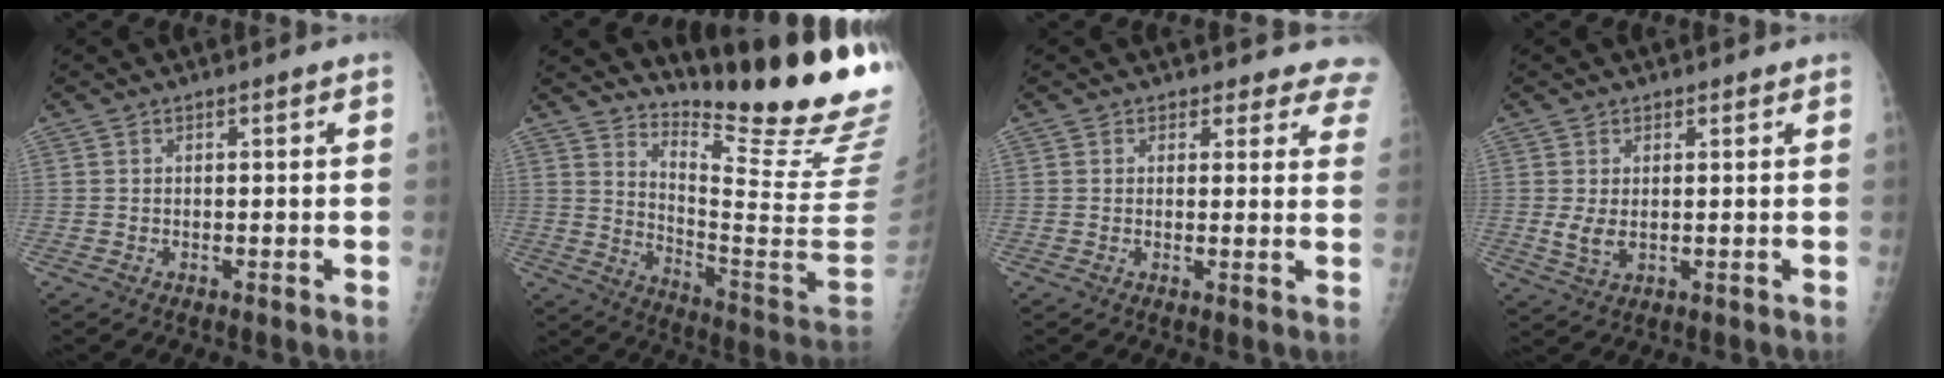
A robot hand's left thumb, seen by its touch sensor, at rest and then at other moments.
{"total": 21.3, "force": [18.3, 0.1, 10.8], "torque": [-0.146, -0.200, 0.259]}
{"total": 7.9, "force": [7.1, 3.5, 0.0], "torque": [0.061, -0.030, 0.042]}
{"total": 3.4, "force": [0.6, 2.2, 2.5], "torque": [-0.044, -0.011, 0.017]}